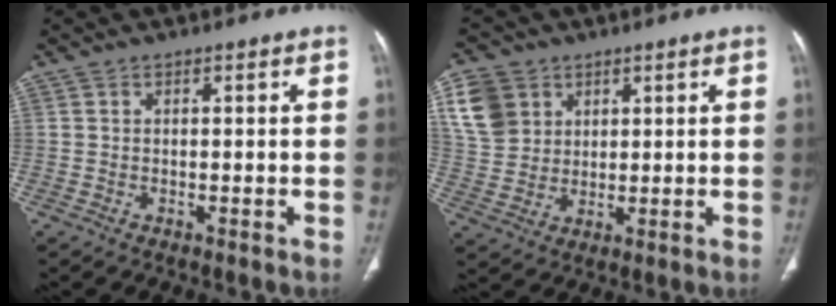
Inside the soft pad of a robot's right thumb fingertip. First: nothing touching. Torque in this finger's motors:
{"motor_torque": [-0.08, 0.79, -0.01, 0.08, 0.04]}